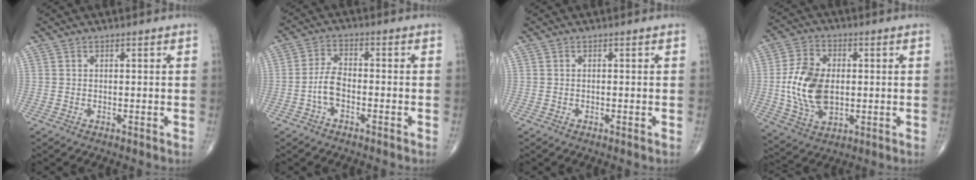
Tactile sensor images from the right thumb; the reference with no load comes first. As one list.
[{"total": 4.5, "force": [-1.8, 2.2, 3.6], "torque": [-0.073, 0.022, -0.039]}, {"total": 0.0}, {"total": 13.4, "force": [-0.2, 8.5, 10.3], "torque": [-0.192, 0.000, 0.003]}]